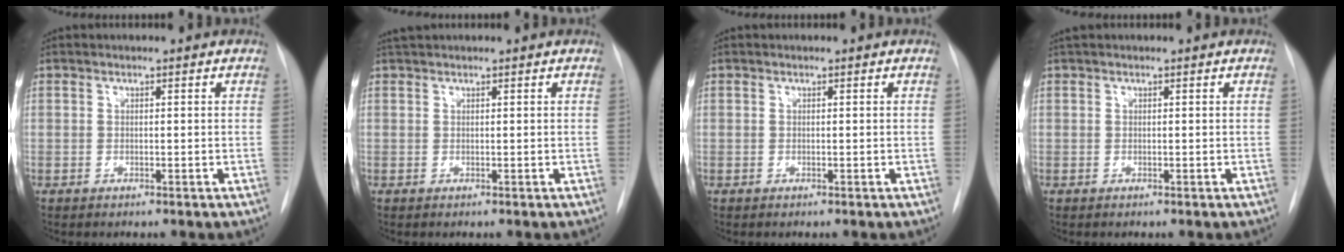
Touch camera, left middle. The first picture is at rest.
{"total": 1.4, "force": [1.3, 0.2, 0.4], "torque": [-0.013, 0.018, 0.027]}
{"total": 0.0}
{"total": 0.8, "force": [0.7, 0.3, 0.3], "torque": [-0.014, 0.020, 0.015]}